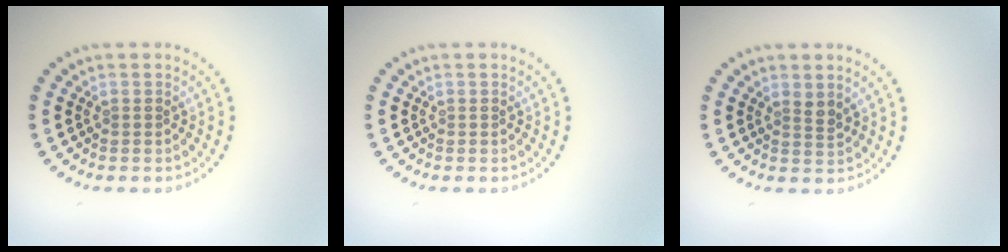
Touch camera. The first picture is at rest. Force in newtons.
{"total": 0.0}
{"total": 1.2, "press": 1.0, "slide": 0.7}